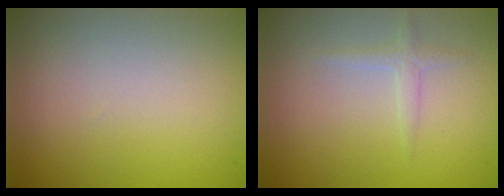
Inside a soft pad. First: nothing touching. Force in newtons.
{"total": 1.1, "press": 1.1, "slide": 0.1}